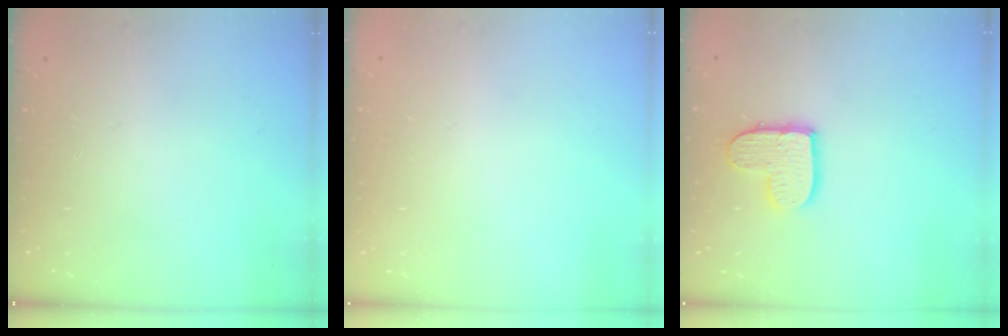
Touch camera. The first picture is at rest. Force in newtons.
{"total": 0.0}
{"total": 10.1, "press": 10.1, "slide": 0.7}